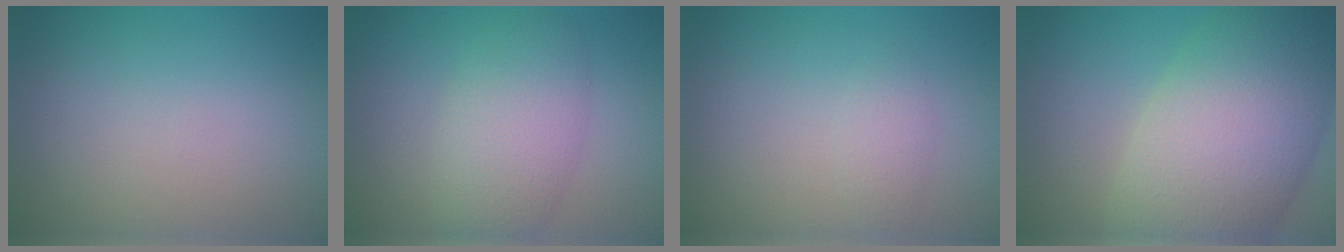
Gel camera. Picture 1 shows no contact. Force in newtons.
{"total": 5.1, "press": 5.1, "slide": 0.2}
{"total": 1.3, "press": 1.3, "slide": 0.1}
{"total": 12.5, "press": 12.5, "slide": 0.7}